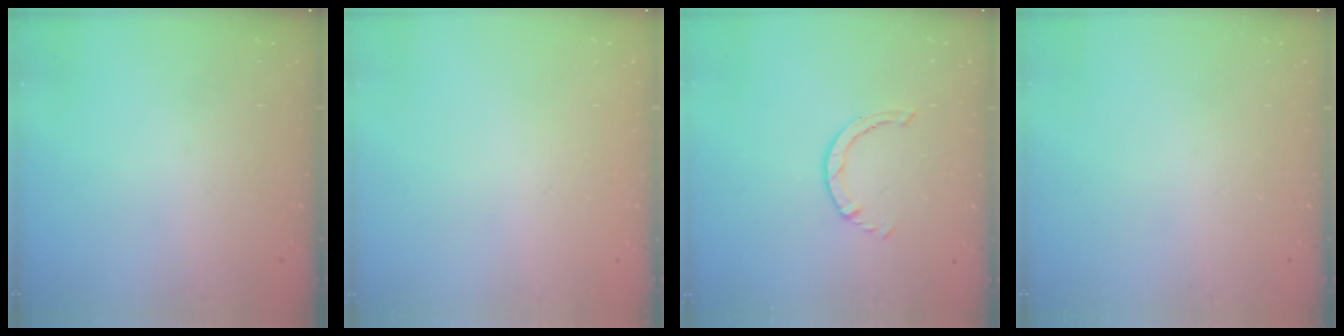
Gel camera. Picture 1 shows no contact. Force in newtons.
{"total": 2.6, "press": 2.6, "slide": 0.2}
{"total": 0.6, "press": 0.6, "slide": 0.1}
{"total": 0.0}